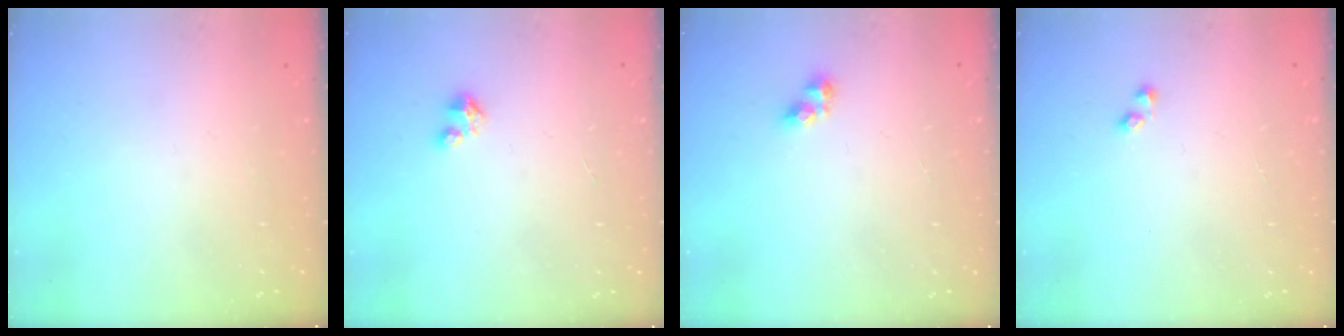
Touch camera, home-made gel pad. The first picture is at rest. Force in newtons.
{"total": 1.4, "press": 1.4, "slide": 0.2}
{"total": 5.5, "press": 5.5, "slide": 0.6}
{"total": 0.9, "press": 0.8, "slide": 0.5}